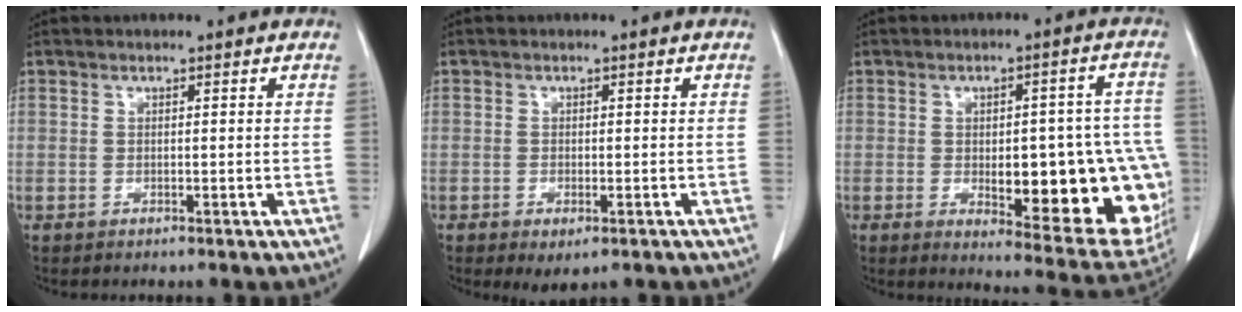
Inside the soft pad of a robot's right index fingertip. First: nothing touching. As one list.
[{"total": 3.1, "force": [-1.7, 1.3, 2.2], "torque": [-0.030, -0.005, -0.016]}, {"total": 20.7, "force": [-3.6, 6.8, 19.2], "torque": [-0.161, 0.015, -0.015]}]